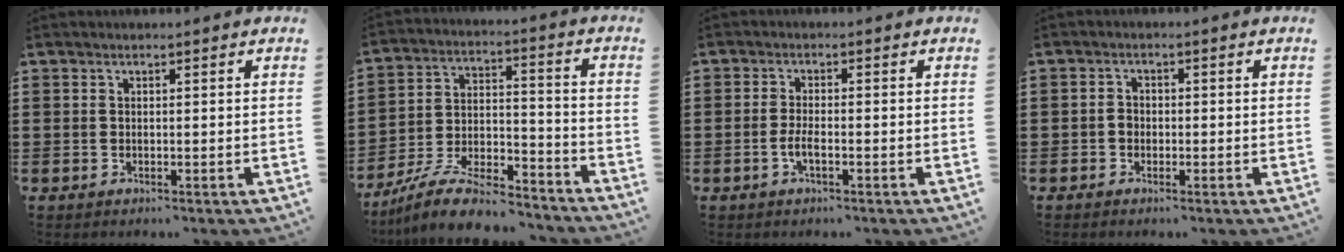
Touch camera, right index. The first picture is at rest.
{"total": 10.7, "force": [-9.3, 2.0, 4.9], "torque": [-0.091, 0.026, -0.182]}
{"total": 2.5, "force": [-1.0, 0.5, 2.2], "torque": [-0.047, -0.001, -0.020]}
{"total": 1.3, "force": [-0.5, 1.0, 0.6], "torque": [-0.015, 0.002, -0.010]}